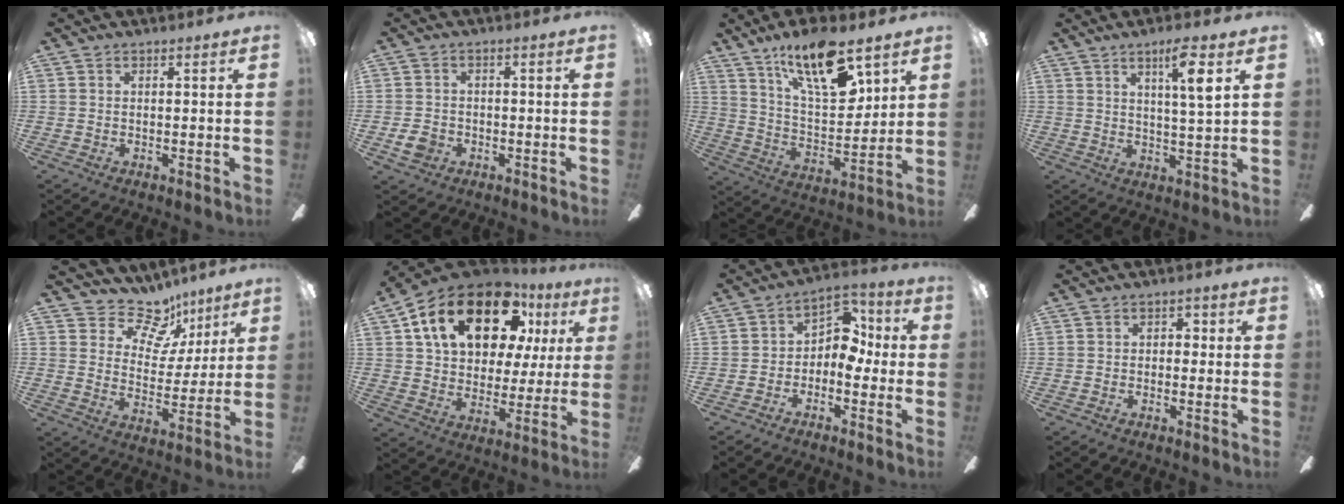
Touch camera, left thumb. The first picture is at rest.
{"total": 4.2, "force": [-1.8, 3.2, 2.0], "torque": [-0.043, 0.008, -0.035]}
{"total": 20.3, "force": [12.7, 7.7, 13.8], "torque": [-0.232, -0.058, 0.213]}
{"total": 7.5, "force": [4.0, 0.7, 6.3], "torque": [-0.100, -0.009, 0.057]}
{"total": 13.3, "force": [9.5, 7.8, 5.0], "torque": [-0.082, -0.061, 0.178]}
{"total": 22.8, "force": [11.5, 12.6, 15.2], "torque": [-0.275, -0.037, 0.195]}
{"total": 8.0, "force": [-0.2, 6.4, 4.7], "torque": [-0.059, 0.010, -0.003]}
{"total": 2.7, "force": [-1.5, 1.8, 1.3], "torque": [-0.022, 0.015, -0.031]}